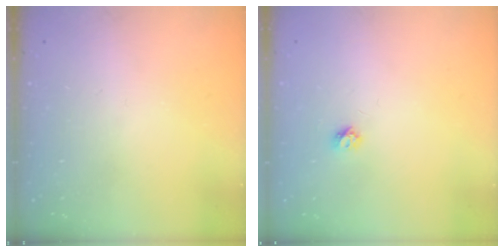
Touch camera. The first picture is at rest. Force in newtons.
{"total": 3.7, "press": 3.7, "slide": 0.4}